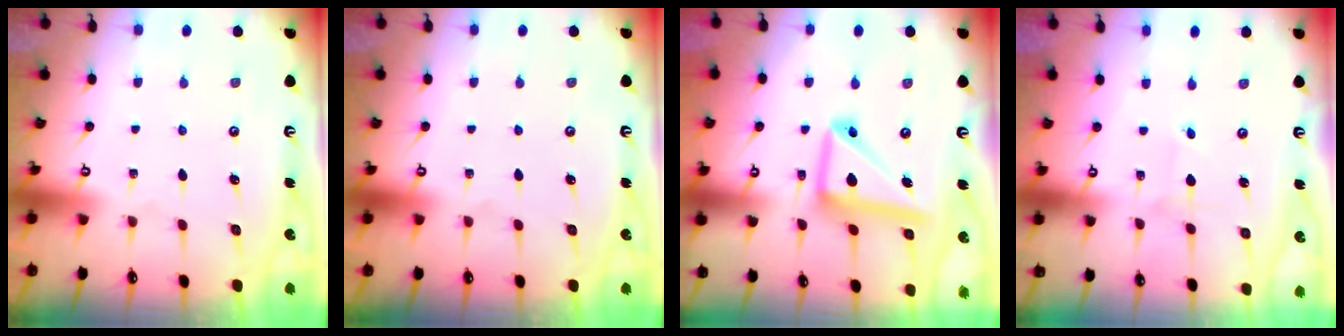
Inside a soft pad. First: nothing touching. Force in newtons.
{"total": 0.0}
{"total": 14.0, "press": 13.9, "slide": 1.6}
{"total": 0.8, "press": 0.8, "slide": 0.0}